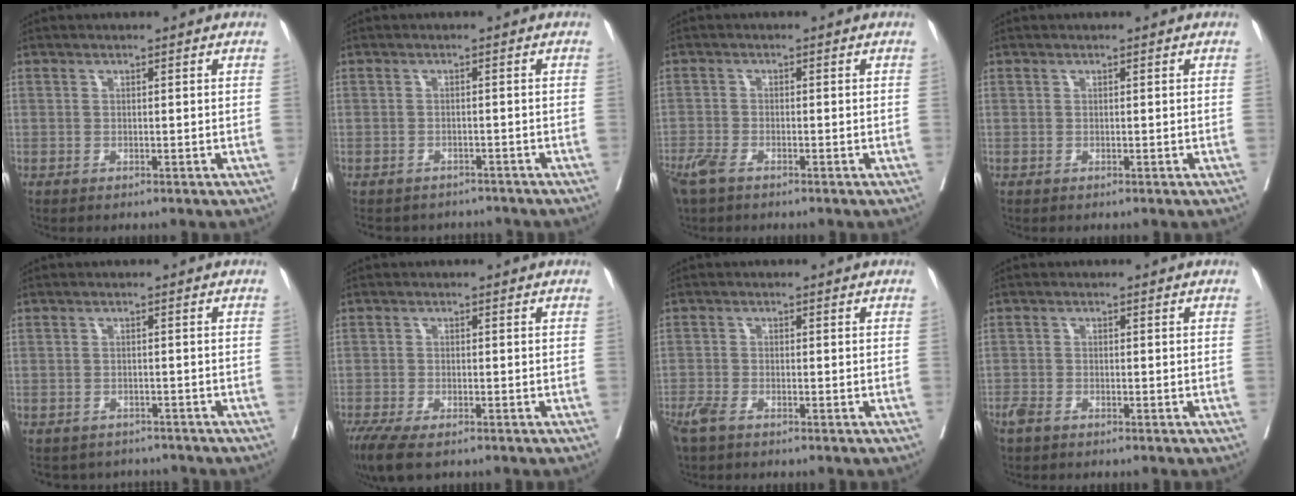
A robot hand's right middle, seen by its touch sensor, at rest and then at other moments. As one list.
[{"total": 7.2, "force": [-6.7, 2.4, 0.7], "torque": [-0.013, 0.004, -0.081]}, {"total": 4.0, "force": [-2.9, 1.3, 2.5], "torque": [-0.057, -0.008, -0.056]}, {"total": 0.0}, {"total": 5.4, "force": [-5.1, 1.7, -0.2], "torque": [0.004, 0.007, -0.062]}, {"total": 6.9, "force": [-5.0, 2.0, 4.3], "torque": [-0.080, -0.019, -0.084]}, {"total": 3.5, "force": [-2.5, 1.0, 2.1], "torque": [-0.049, -0.007, -0.049]}, {"total": 2.2, "force": [-1.6, 0.9, 1.1], "torque": [-0.026, -0.002, -0.031]}]